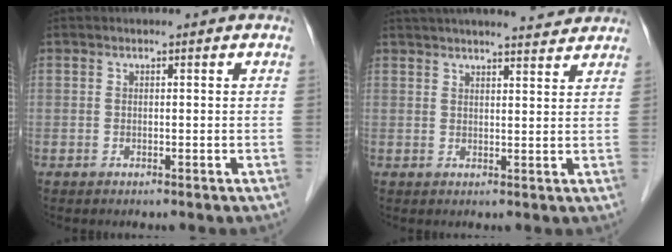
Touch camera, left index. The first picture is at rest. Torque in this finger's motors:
{"motor_torque": [0.53, -1.61, 0.44, 0.07]}